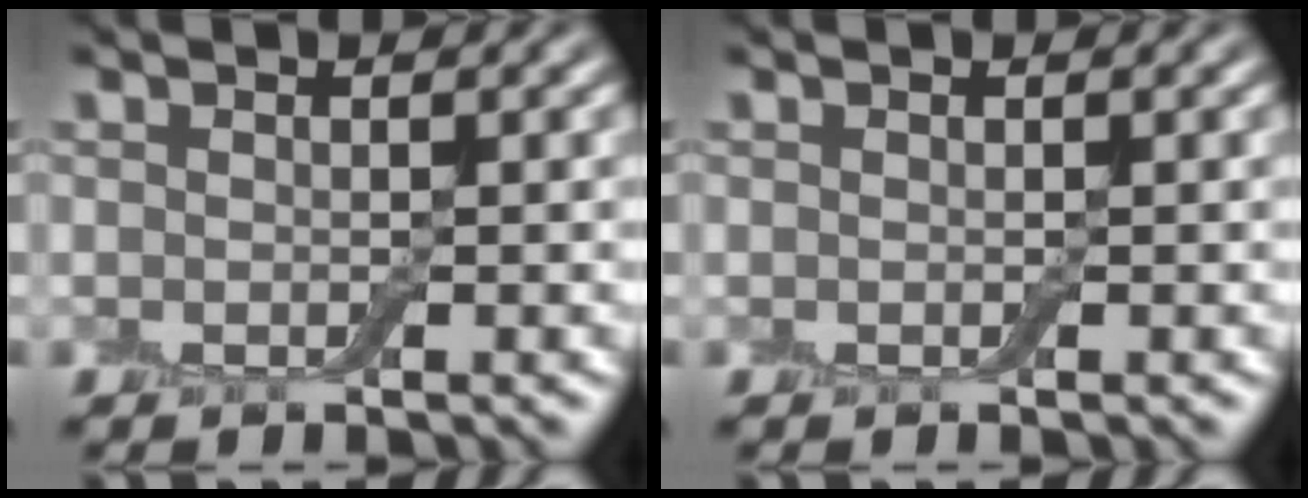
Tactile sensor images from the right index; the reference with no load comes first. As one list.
[{"total": 0.0}]